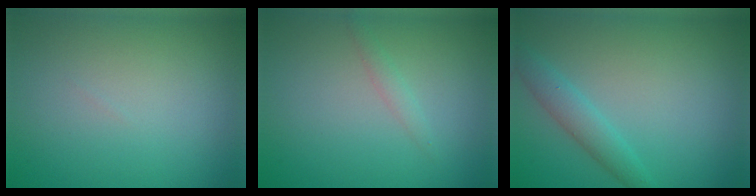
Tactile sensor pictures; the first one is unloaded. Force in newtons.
{"total": 1.0, "press": 1.0, "slide": 0.0}
{"total": 2.3, "press": 2.3, "slide": 0.1}